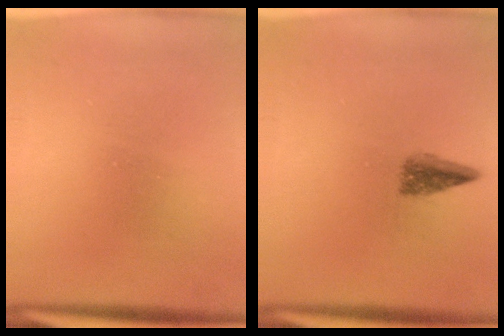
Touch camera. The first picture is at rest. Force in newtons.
{"total": 2.7}